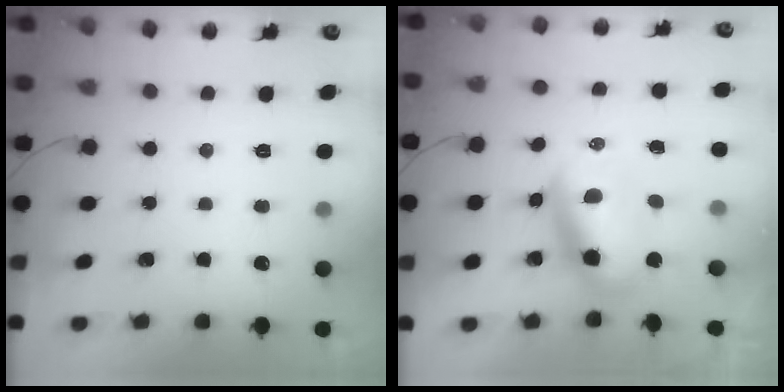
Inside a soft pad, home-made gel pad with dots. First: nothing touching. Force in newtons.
{"total": 7.7, "press": 7.5, "slide": 1.8}